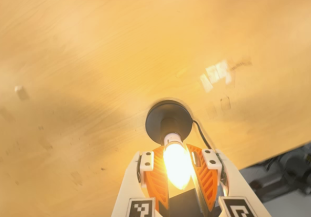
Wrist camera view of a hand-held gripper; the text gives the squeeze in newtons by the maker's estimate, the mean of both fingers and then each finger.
{"total": 16.7, "left": 16.3, "right": 17.1}